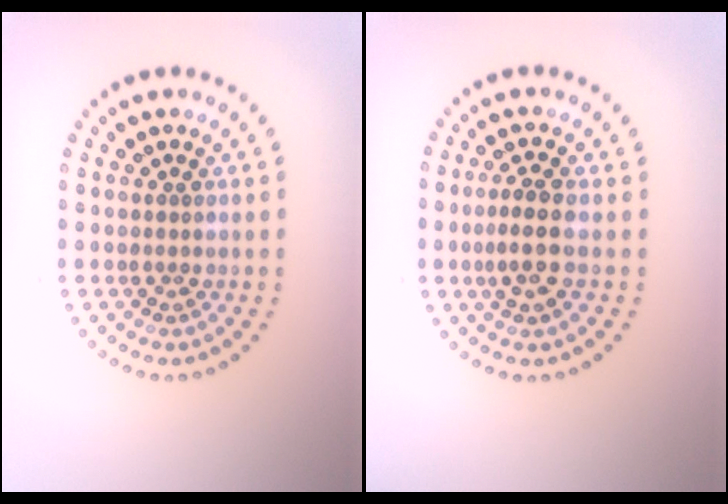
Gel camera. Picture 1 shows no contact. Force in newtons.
{"total": 2.7, "press": 2.5, "slide": 1.0}